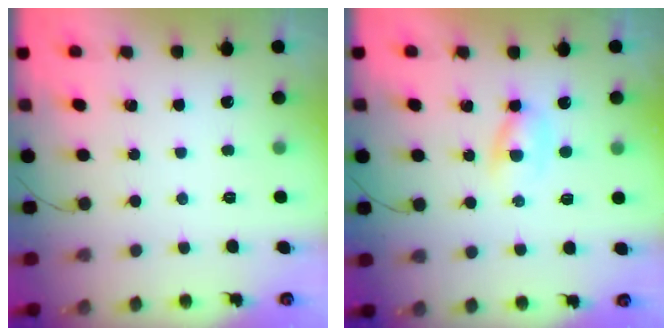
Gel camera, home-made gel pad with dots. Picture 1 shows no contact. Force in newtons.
{"total": 2.8, "press": 2.5, "slide": 1.1}